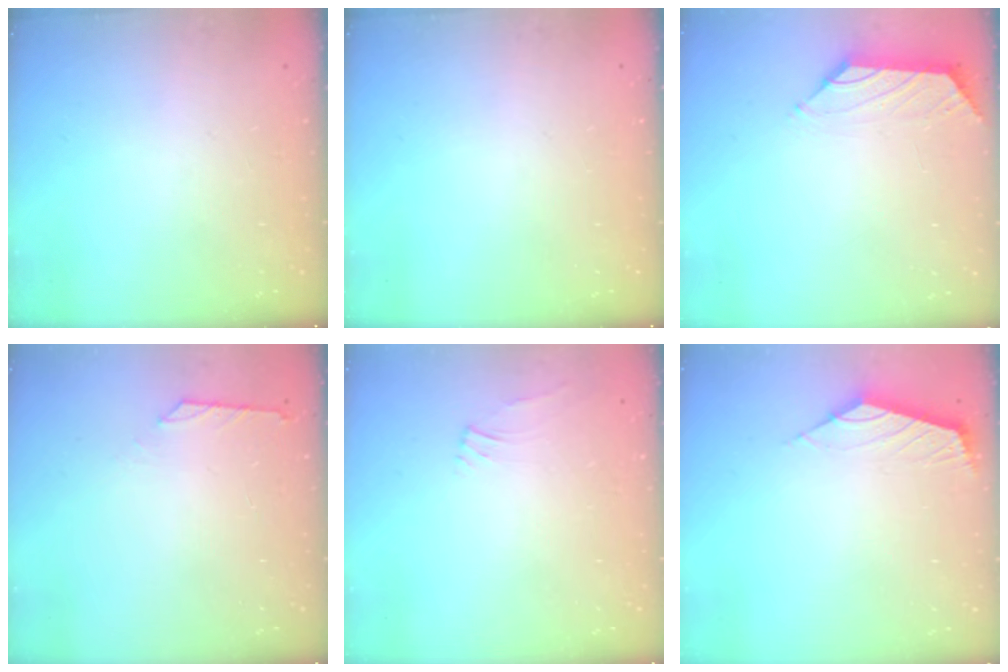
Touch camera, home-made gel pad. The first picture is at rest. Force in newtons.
{"total": 0.0}
{"total": 0.0}
{"total": 0.6, "press": 0.5, "slide": 0.4}
{"total": 0.6, "press": 0.5, "slide": 0.4}
{"total": 2.4, "press": 2.3, "slide": 0.6}